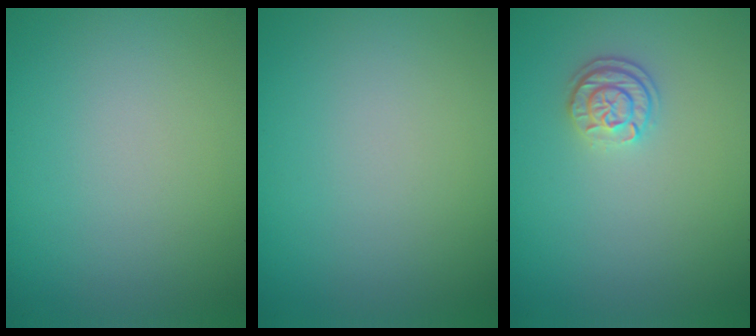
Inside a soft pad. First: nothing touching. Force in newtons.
{"total": 0.0}
{"total": 1.8, "press": 1.5, "slide": 0.9}